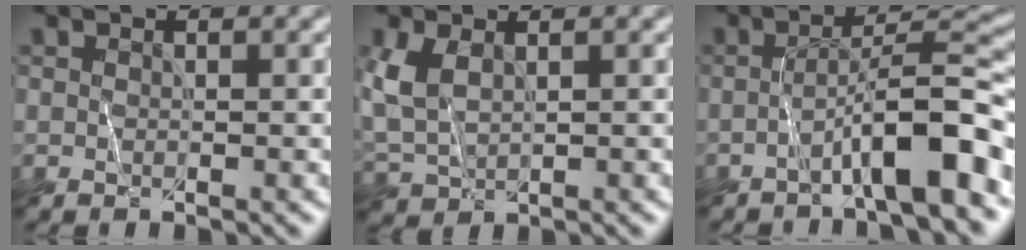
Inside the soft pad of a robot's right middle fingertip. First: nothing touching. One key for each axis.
{"total": 4.0, "fx": 1.2, "fy": 2.4, "fz": 3.0, "tx": -0.084, "ty": 0.003, "tz": 0.027}
{"total": 6.4, "fx": -2.8, "fy": 0.9, "fz": 5.7, "tx": -0.089, "ty": 0.023, "tz": -0.047}